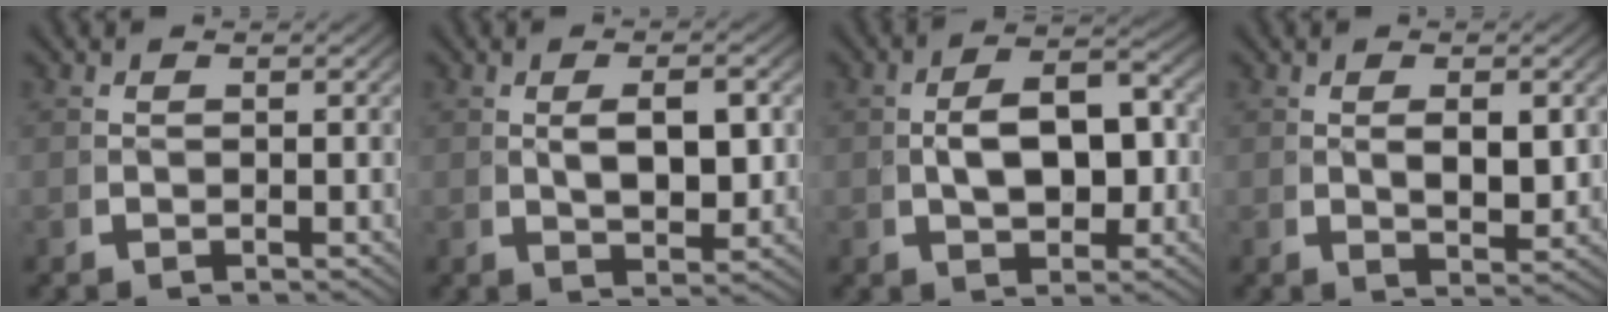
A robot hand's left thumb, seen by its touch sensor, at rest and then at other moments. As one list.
[{"total": 3.7, "force": [0.5, 1.9, 3.2], "torque": [-0.052, -0.006, 0.016]}, {"total": 6.4, "force": [0.0, 4.0, 5.0], "torque": [-0.078, -0.009, 0.010]}, {"total": 2.4, "force": [0.6, 1.2, 2.0], "torque": [-0.034, -0.008, 0.016]}]